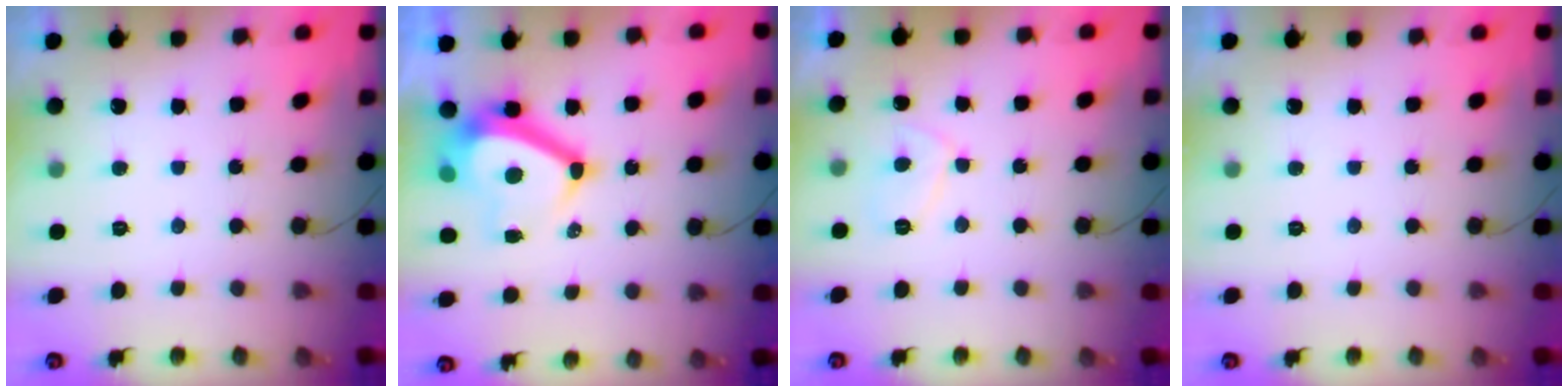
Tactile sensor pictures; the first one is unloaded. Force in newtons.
{"total": 10.4, "press": 9.9, "slide": 3.2}
{"total": 2.8, "press": 2.7, "slide": 0.9}
{"total": 0.0}